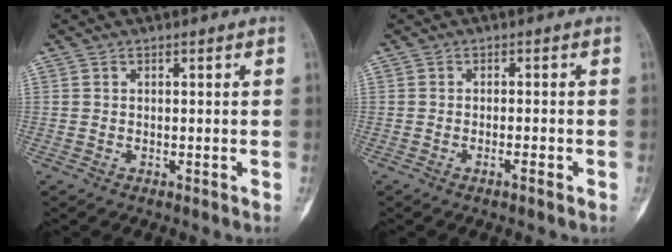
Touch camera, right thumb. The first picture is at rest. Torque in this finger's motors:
{"motor_torque": [-0.29, -0.38, 0.03, -0.05, -0.04]}